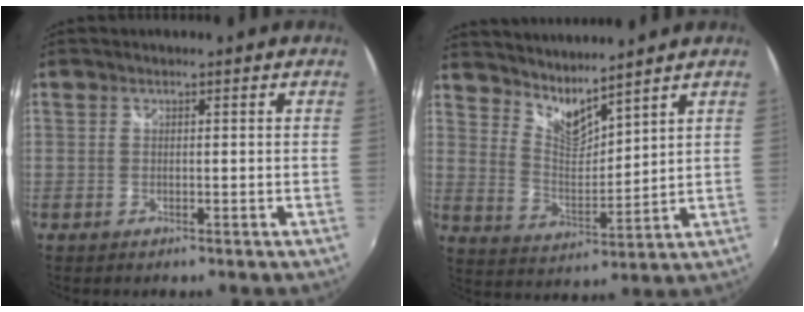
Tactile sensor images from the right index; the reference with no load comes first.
{"total": 8.1, "force": [7.2, 1.1, 3.5], "torque": [-0.056, -0.011, 0.134]}